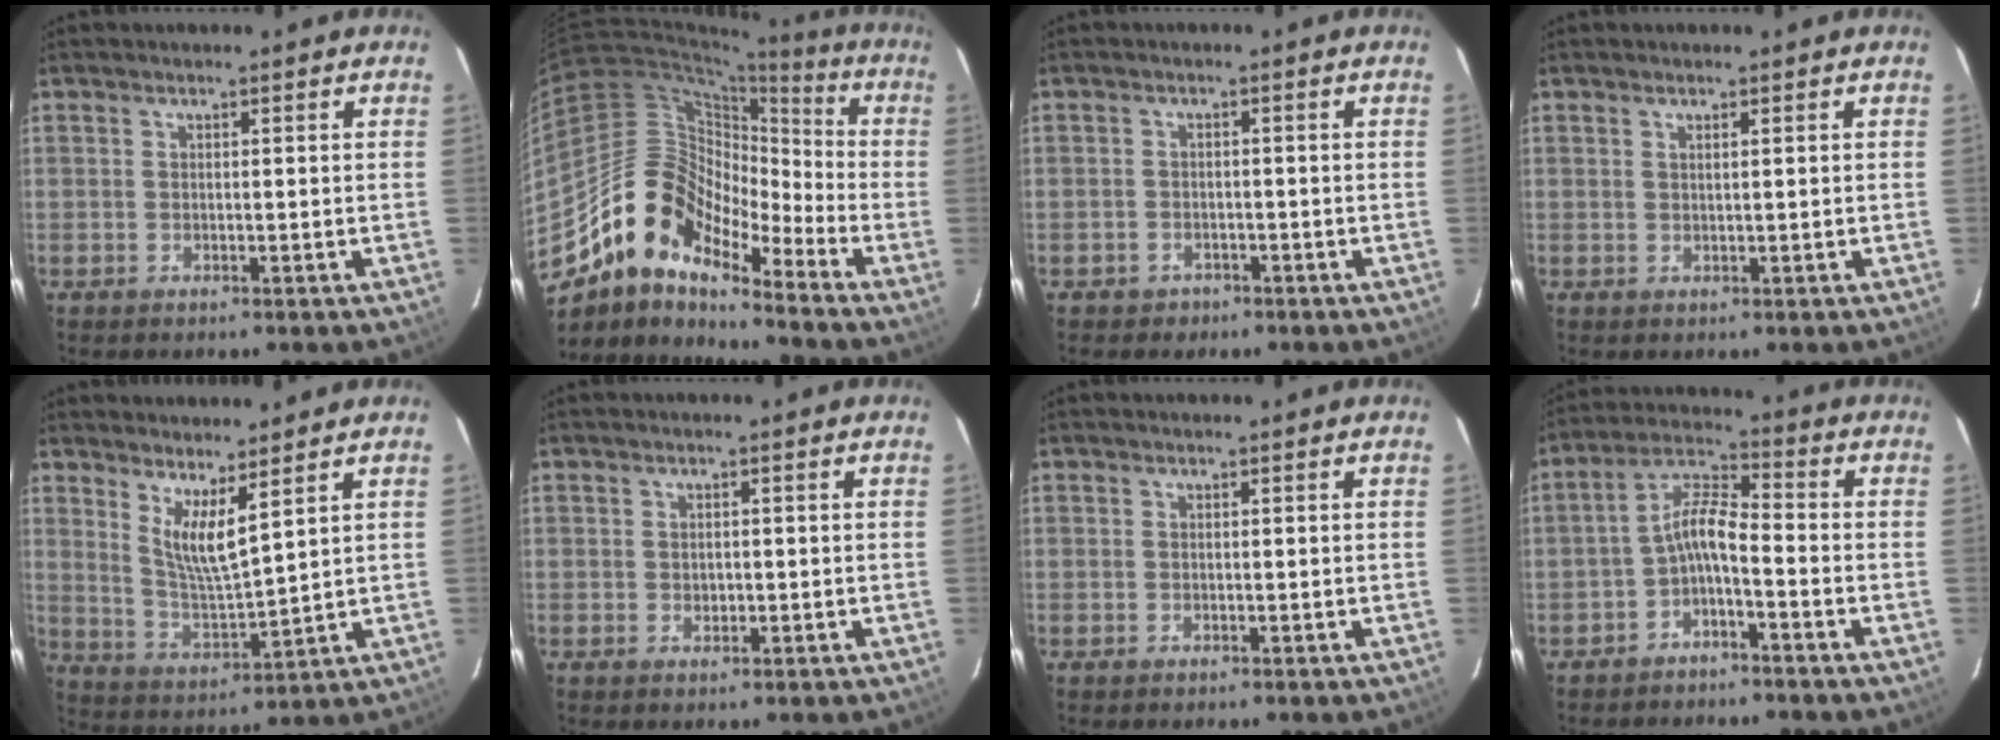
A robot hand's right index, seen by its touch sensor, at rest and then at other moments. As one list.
[{"total": 15.1, "force": [-11.3, 6.3, 7.9], "torque": [-0.133, 0.009, -0.226]}, {"total": 3.0, "force": [-1.8, 2.3, 0.3], "torque": [-0.015, 0.007, -0.025]}, {"total": 0.7, "force": [0.4, -0.1, 0.6], "torque": [-0.010, 0.002, 0.008]}, {"total": 7.8, "force": [4.9, 1.0, 5.9], "torque": [-0.109, -0.018, 0.098]}, {"total": 2.5, "force": [-0.2, 1.9, 1.6], "torque": [-0.026, 0.003, -0.002]}, {"total": 0.0}, {"total": 5.8, "force": [-3.1, 1.4, 4.7], "torque": [-0.112, 0.019, -0.060]}]